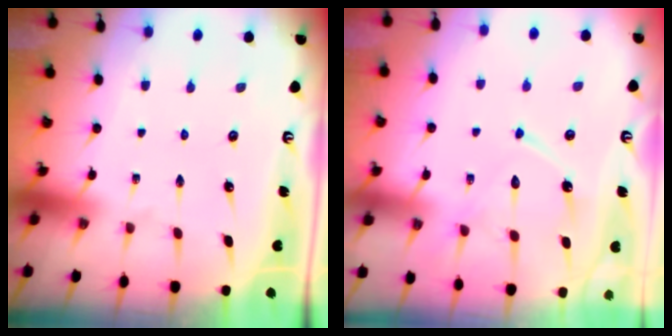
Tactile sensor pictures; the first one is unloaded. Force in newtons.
{"total": 13.2, "press": 13.1, "slide": 1.2}